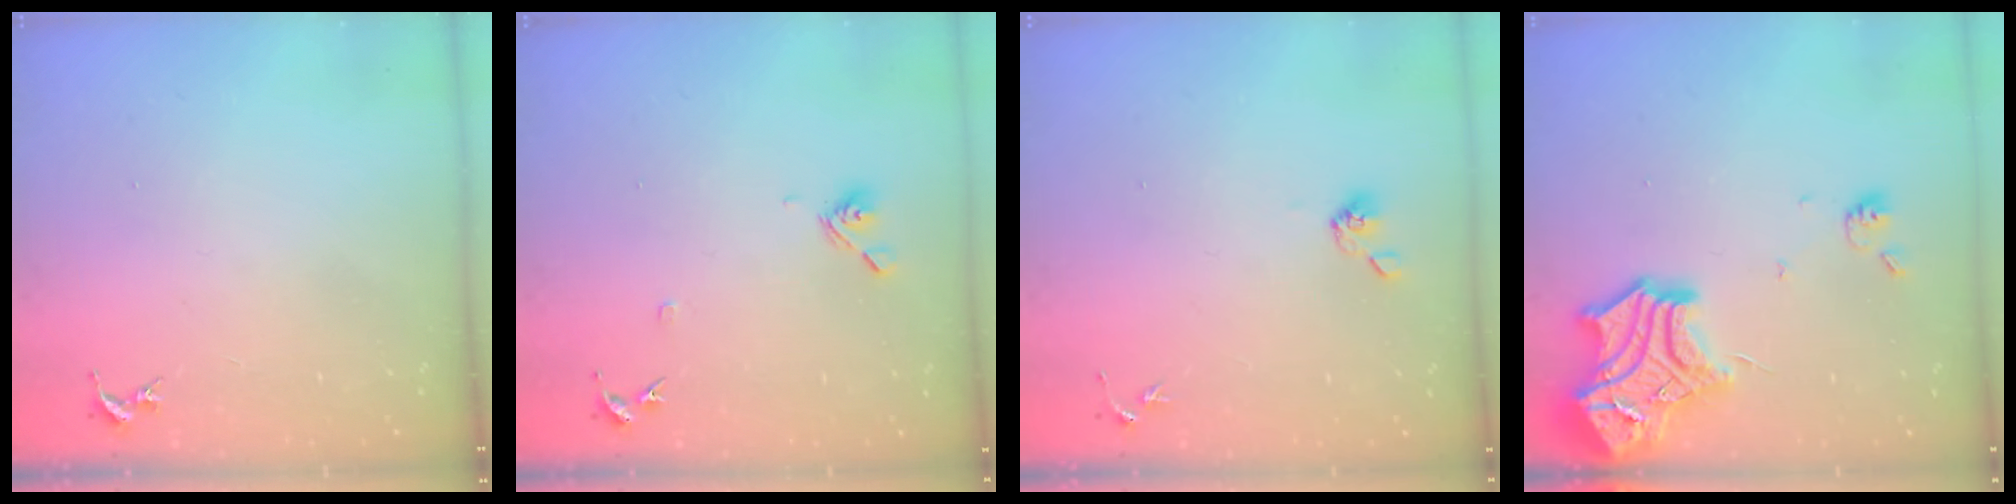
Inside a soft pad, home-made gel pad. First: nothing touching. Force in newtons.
{"total": 7.5, "press": 7.3, "slide": 1.6}
{"total": 5.0, "press": 4.7, "slide": 1.7}
{"total": 19.1, "press": 19.0, "slide": 1.6}